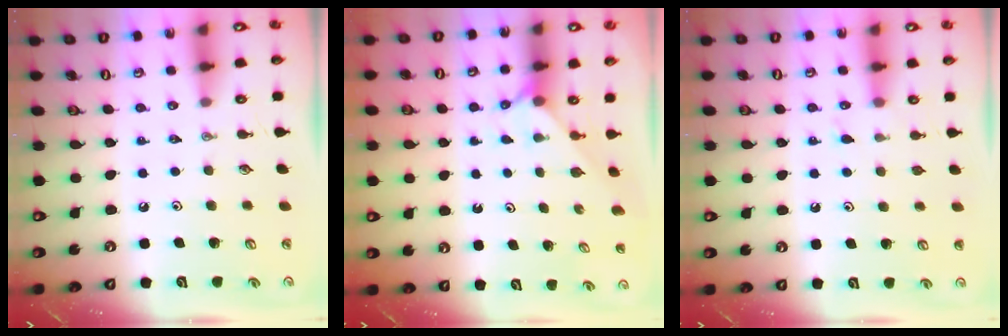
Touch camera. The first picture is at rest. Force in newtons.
{"total": 2.4, "press": 2.4, "slide": 0.2}
{"total": 4.3, "press": 4.3, "slide": 0.5}